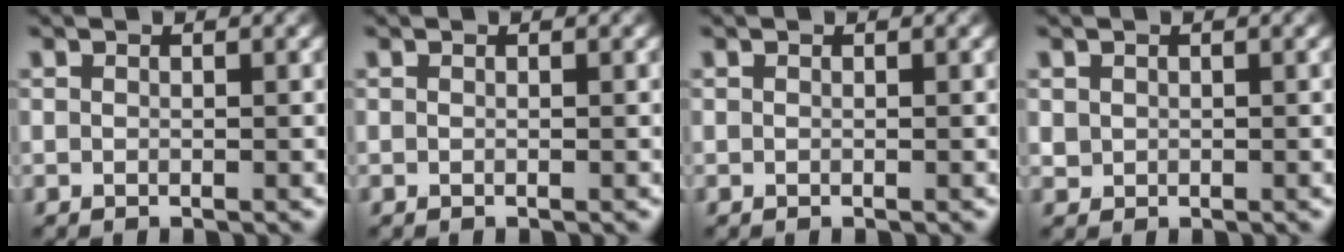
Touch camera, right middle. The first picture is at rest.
{"total": 0.0}
{"total": 0.0}
{"total": 0.9, "force": [0.3, 0.8, 0.2], "torque": [-0.001, -0.004, 0.008]}